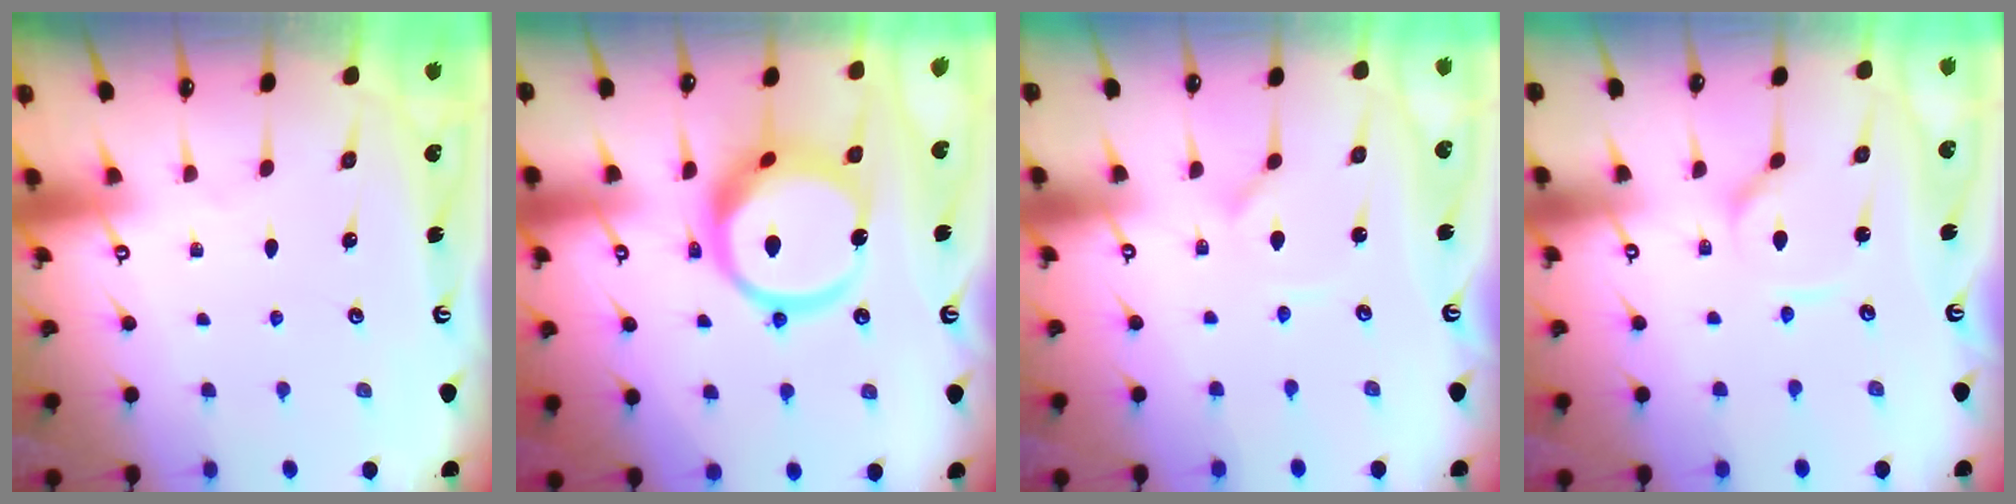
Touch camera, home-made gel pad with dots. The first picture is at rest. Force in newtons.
{"total": 15.4, "press": 15.3, "slide": 1.8}
{"total": 2.4, "press": 2.4, "slide": 0.1}
{"total": 3.1, "press": 3.1, "slide": 0.3}